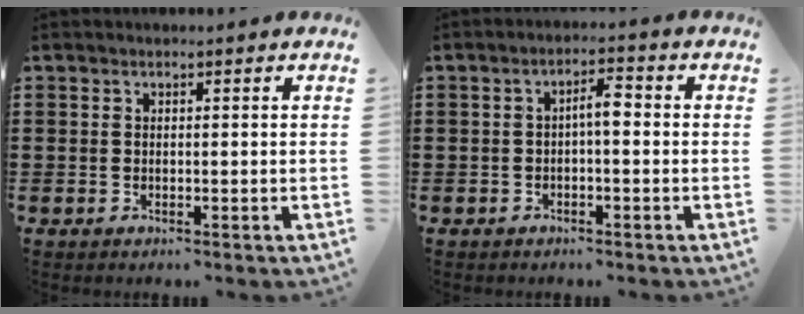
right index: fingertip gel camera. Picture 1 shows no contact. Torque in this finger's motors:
{"motor_torque": [0.77, -0.39, 0.13, 0.04]}